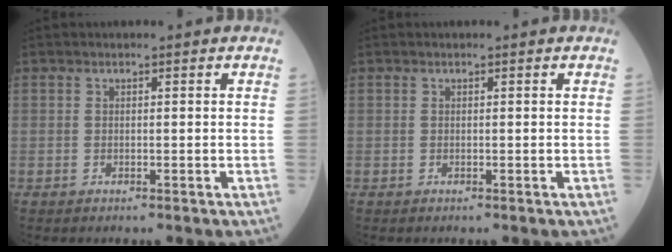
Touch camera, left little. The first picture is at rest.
{"total": 0.0}